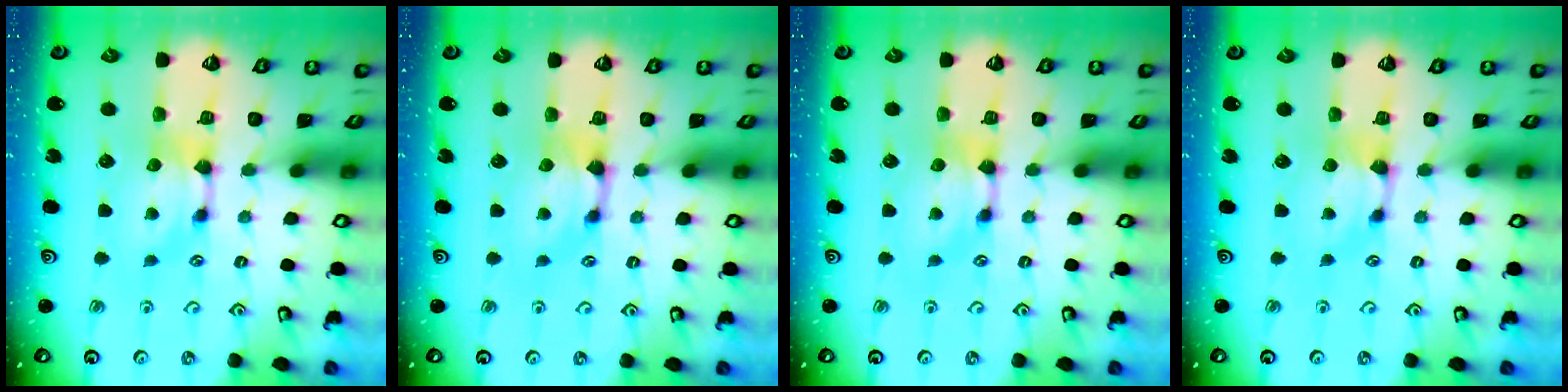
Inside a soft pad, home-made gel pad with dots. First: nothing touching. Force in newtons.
{"total": 0.8, "press": 0.3, "slide": 0.7}
{"total": 0.0}
{"total": 1.1, "press": 0.4, "slide": 1.0}